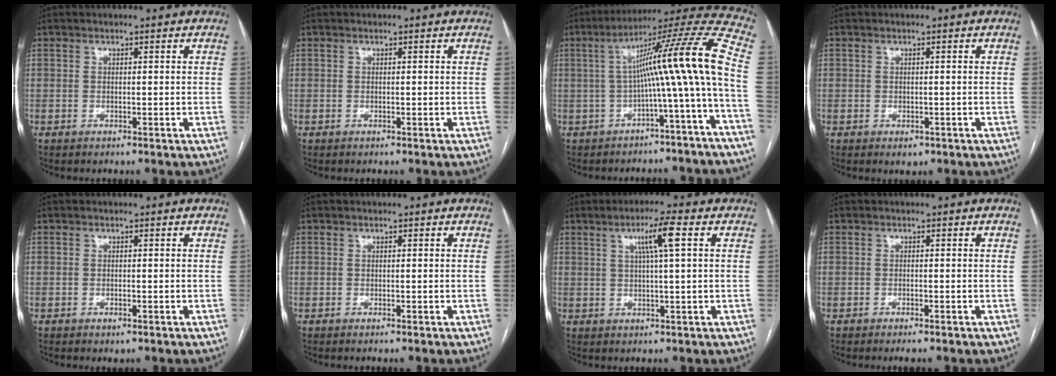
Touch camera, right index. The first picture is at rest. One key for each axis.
{"total": 0.0}
{"total": 15.3, "fx": -1.9, "fy": -1.6, "fz": 15.1, "tx": -0.208, "ty": 0.040, "tz": -0.036}
{"total": 1.5, "fx": -0.7, "fy": 1.1, "fz": 0.7, "tx": -0.007, "ty": 0.001, "tz": -0.003}
{"total": 0.9, "fx": -0.6, "fy": 0.3, "fz": 0.6, "tx": -0.009, "ty": -0.001, "tz": -0.003}
{"total": 0.0}
{"total": 5.6, "fx": 1.9, "fy": -0.3, "fz": 5.2, "tx": -0.093, "ty": 0.006, "tz": 0.032}
{"total": 1.5, "fx": -1.2, "fy": 0.1, "fz": 0.9, "tx": -0.013, "ty": -0.003, "tz": -0.016}